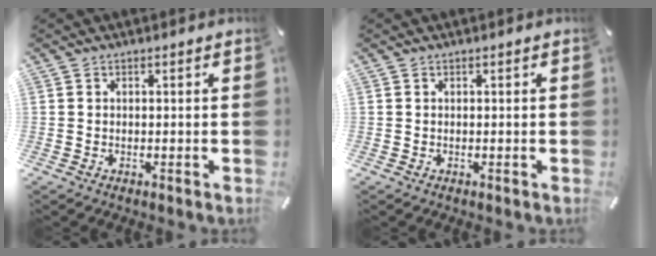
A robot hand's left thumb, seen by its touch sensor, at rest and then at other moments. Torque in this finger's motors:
{"motor_torque": [-0.09, -0.04, 0.00, -0.01, 0.00]}